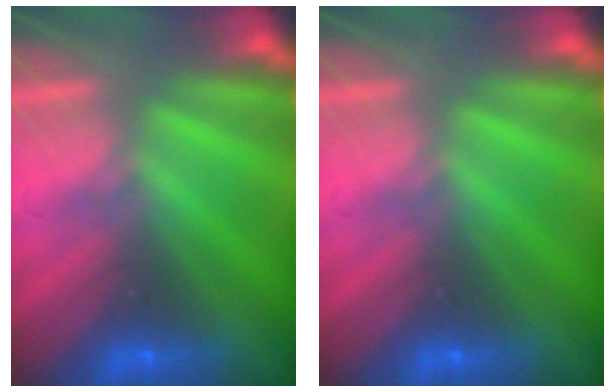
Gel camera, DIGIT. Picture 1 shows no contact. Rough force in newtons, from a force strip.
{"total": 0.0}